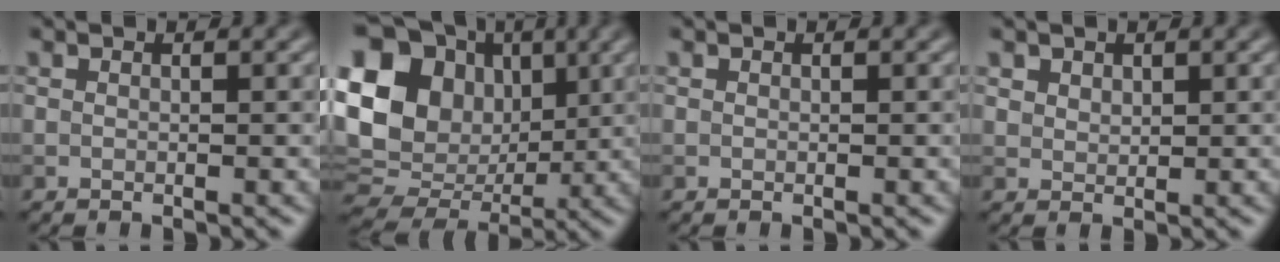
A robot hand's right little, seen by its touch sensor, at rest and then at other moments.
{"total": 16.7, "force": [3.0, 13.9, 8.8], "torque": [-0.200, 0.019, 0.053]}
{"total": 0.0}
{"total": 1.8, "force": [1.2, 1.2, 0.5], "torque": [-0.015, -0.007, 0.032]}